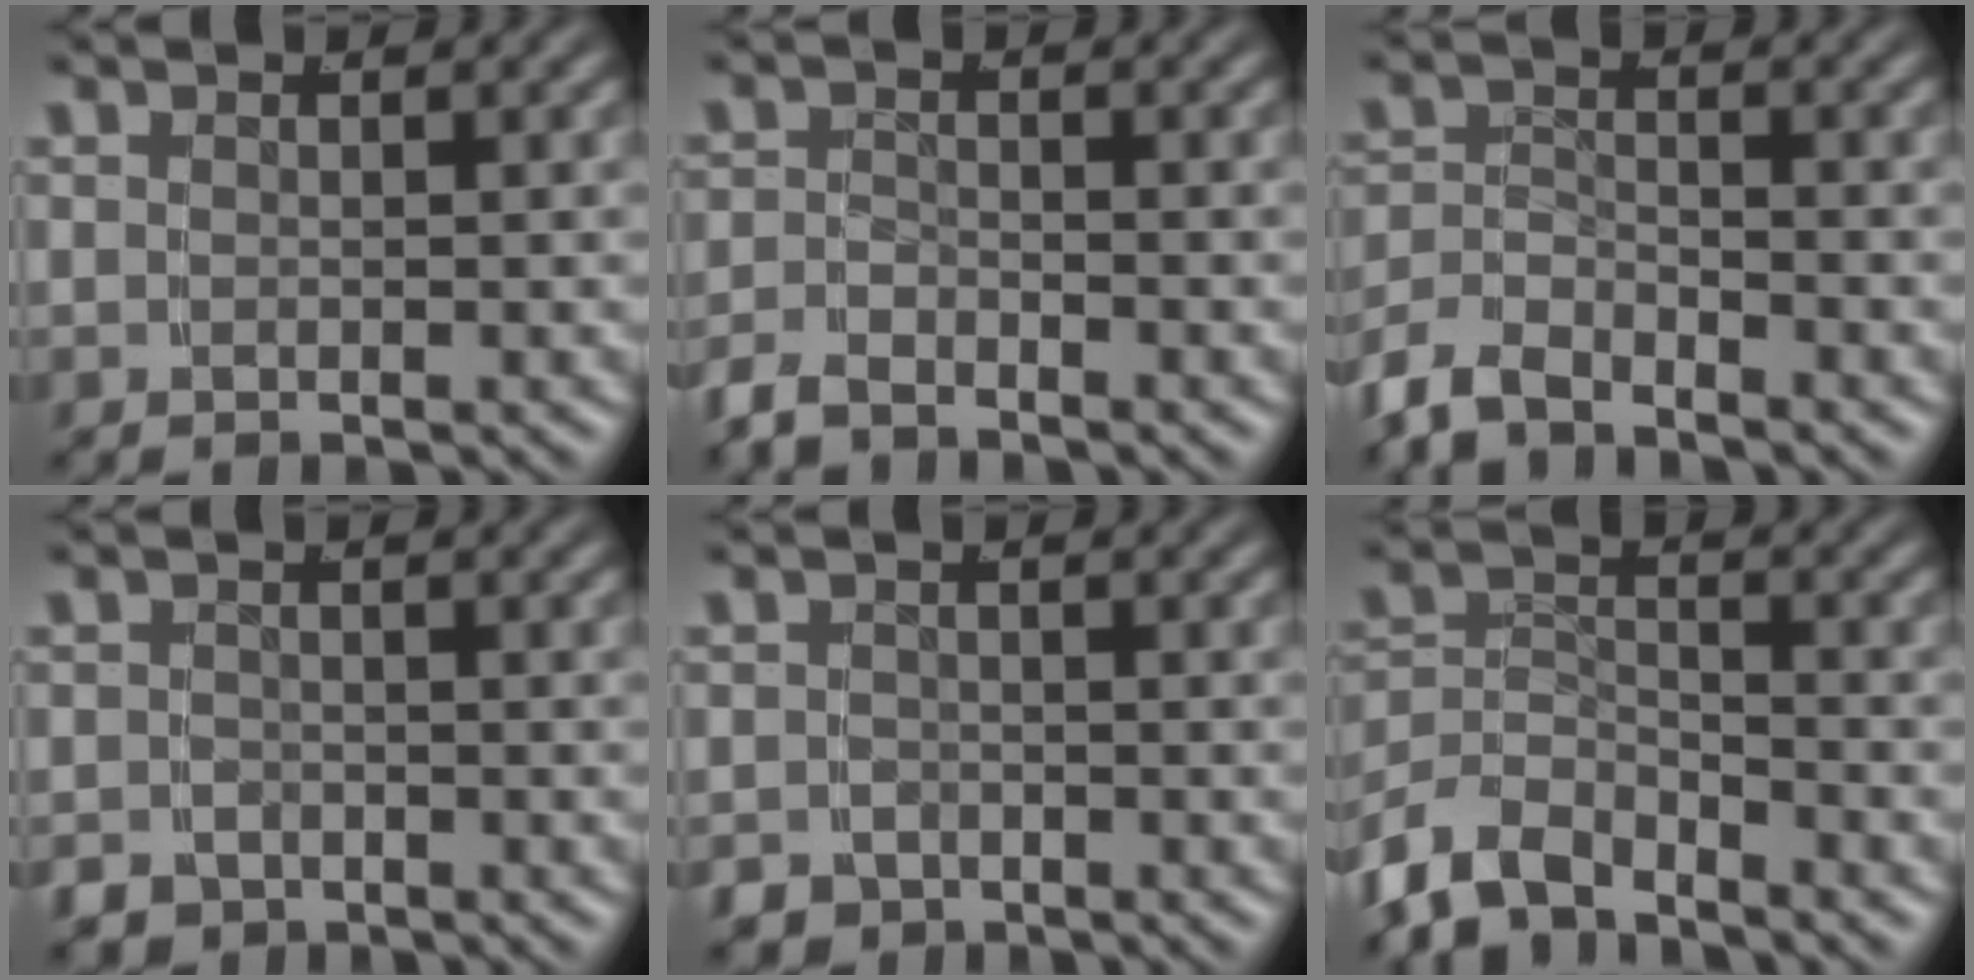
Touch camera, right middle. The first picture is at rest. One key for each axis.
{"total": 2.6, "fx": -2.4, "fy": 0.8, "fz": 0.7, "tx": -0.019, "ty": -0.010, "tz": -0.040}
{"total": 4.6, "fx": -3.4, "fy": 2.6, "fz": 1.8, "tx": -0.049, "ty": -0.014, "tz": -0.059}
{"total": 2.8, "fx": -2.3, "fy": 1.5, "fz": 0.1, "tx": -0.001, "ty": -0.017, "tz": -0.034}
{"total": 2.9, "fx": -2.4, "fy": 1.6, "fz": 0.1, "tx": 0.000, "ty": -0.018, "tz": -0.036}
{"total": 5.6, "fx": -3.8, "fy": 3.3, "fz": 2.4, "tx": -0.061, "ty": -0.023, "tz": -0.061}